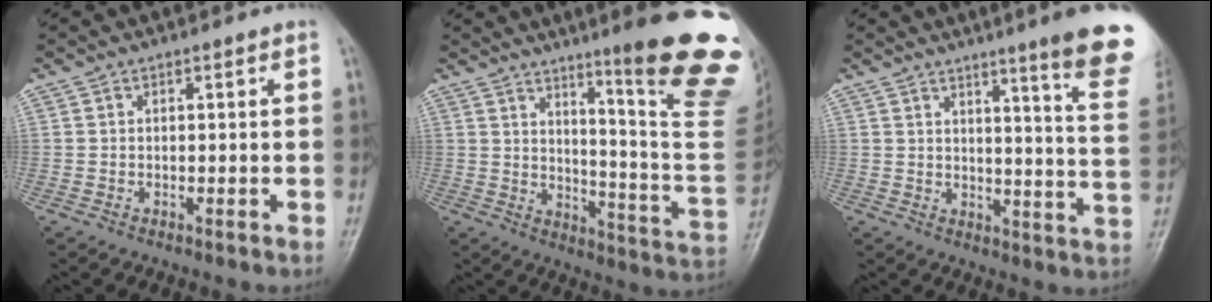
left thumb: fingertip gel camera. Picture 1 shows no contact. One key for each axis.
{"total": 23.7, "fx": 13.5, "fy": 2.7, "fz": 19.4, "tx": -0.213, "ty": -0.084, "tz": 0.187}
{"total": 15.9, "fx": 10.8, "fy": 0.4, "fz": 11.7, "tx": -0.126, "ty": -0.072, "tz": 0.123}